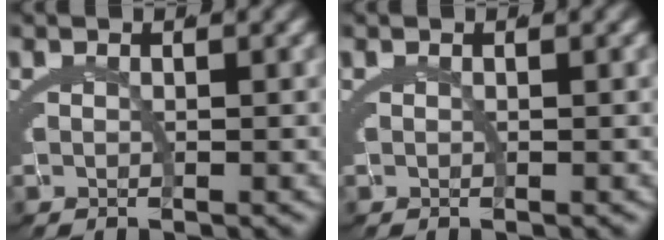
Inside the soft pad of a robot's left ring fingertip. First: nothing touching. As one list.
[{"total": 0.0}]